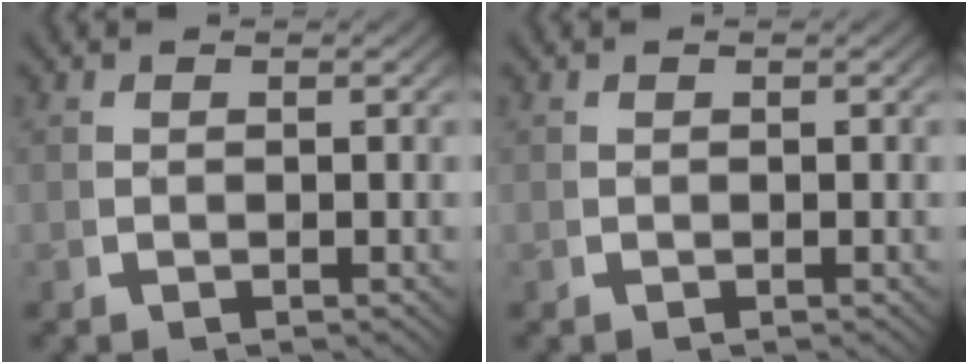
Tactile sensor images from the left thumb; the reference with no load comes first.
{"total": 0.0}